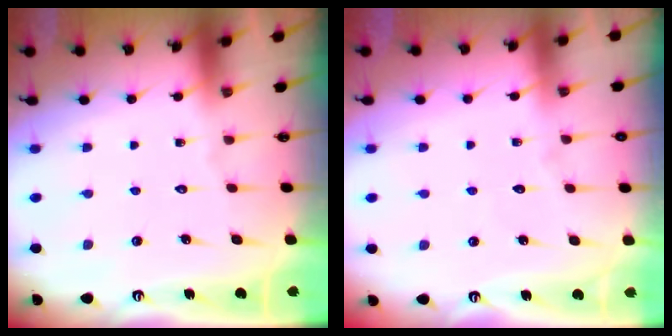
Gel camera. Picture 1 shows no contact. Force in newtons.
{"total": 3.0, "press": 3.0, "slide": 0.3}